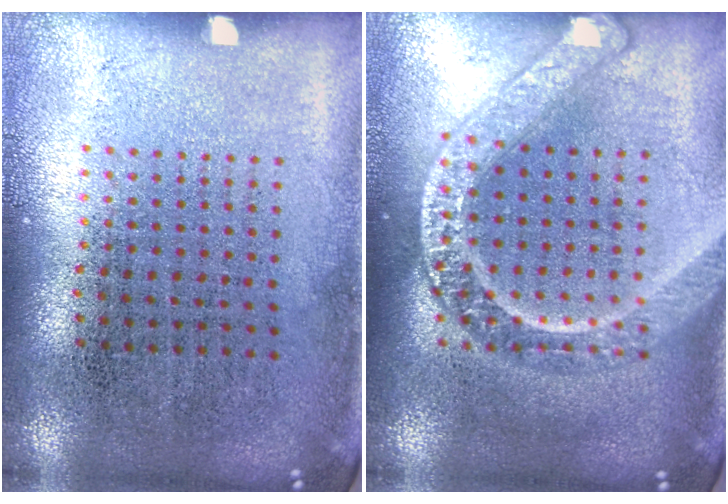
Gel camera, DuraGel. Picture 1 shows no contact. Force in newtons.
{"total": 3.1, "press": 3.1, "slide": 0.4}